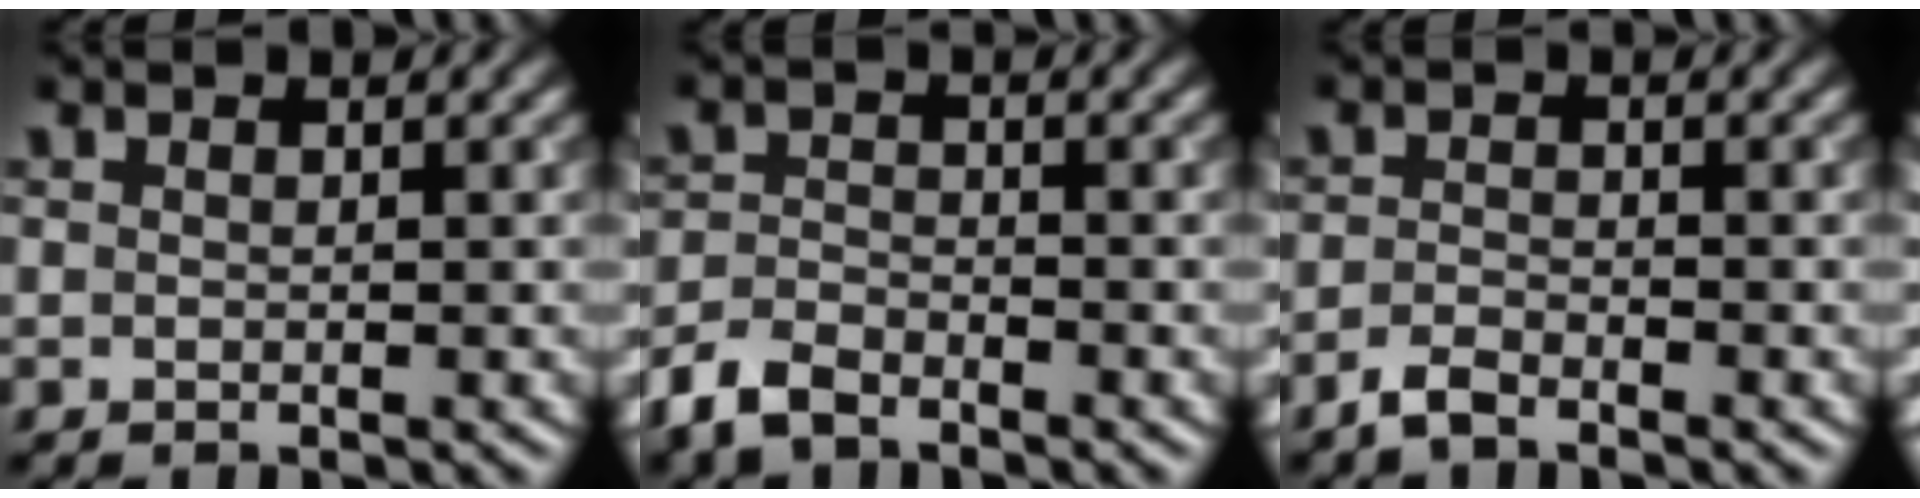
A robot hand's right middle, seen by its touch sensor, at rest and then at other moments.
{"total": 3.0, "force": [-2.6, 1.0, 1.0], "torque": [-0.024, -0.003, -0.062]}
{"total": 1.7, "force": [-1.6, 0.3, 0.5], "torque": [-0.017, 0.000, -0.036]}